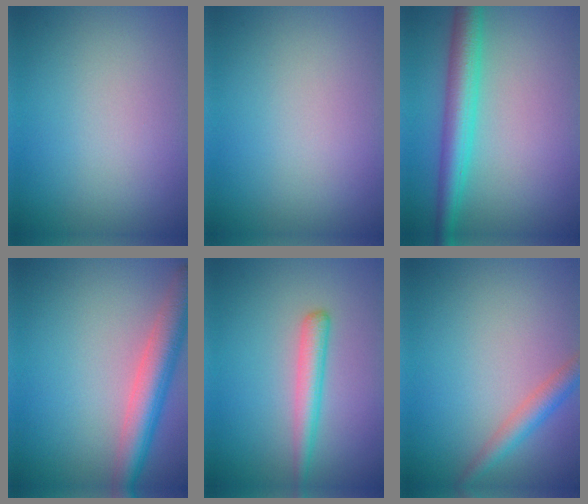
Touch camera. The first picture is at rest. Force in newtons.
{"total": 0.0}
{"total": 4.9, "press": 4.9, "slide": 0.3}
{"total": 5.5, "press": 5.5, "slide": 0.4}
{"total": 2.5, "press": 2.5, "slide": 0.1}
{"total": 2.7, "press": 2.7, "slide": 0.1}